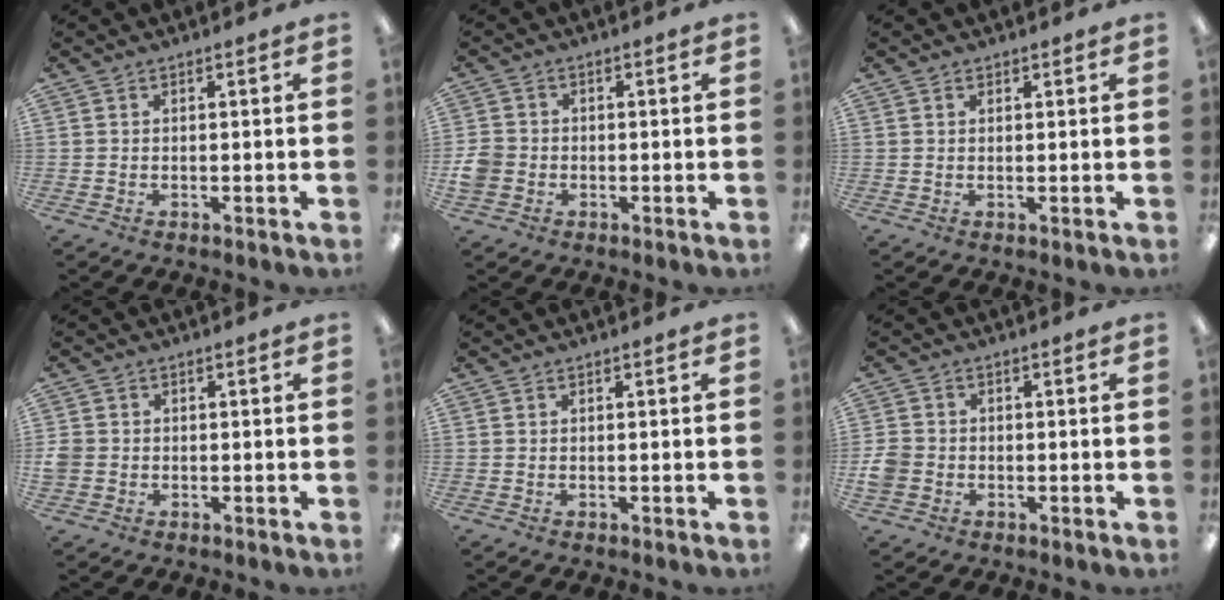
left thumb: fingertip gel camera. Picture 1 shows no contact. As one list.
[{"total": 4.4, "force": [-1.1, 3.9, 1.7], "torque": [-0.035, 0.010, -0.019]}, {"total": 1.0, "force": [0.6, 0.7, 0.4], "torque": [0.000, 0.000, 0.009]}, {"total": 2.7, "force": [-0.4, 2.5, 0.8], "torque": [-0.012, 0.005, -0.007]}, {"total": 0.0}, {"total": 4.1, "force": [-1.2, 3.6, 1.7], "torque": [-0.033, 0.009, -0.022]}]